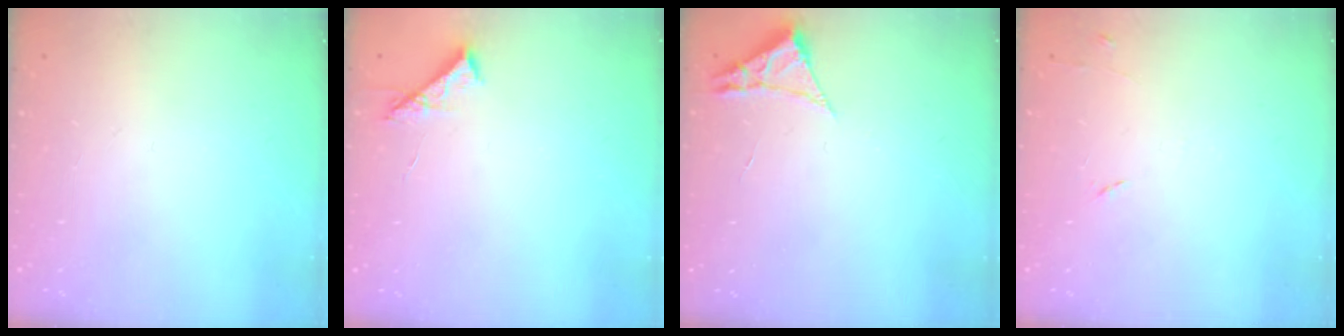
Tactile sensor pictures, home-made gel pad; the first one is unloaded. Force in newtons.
{"total": 6.0, "press": 6.0, "slide": 0.5}
{"total": 2.3, "press": 2.3, "slide": 0.4}
{"total": 5.3, "press": 5.2, "slide": 0.8}